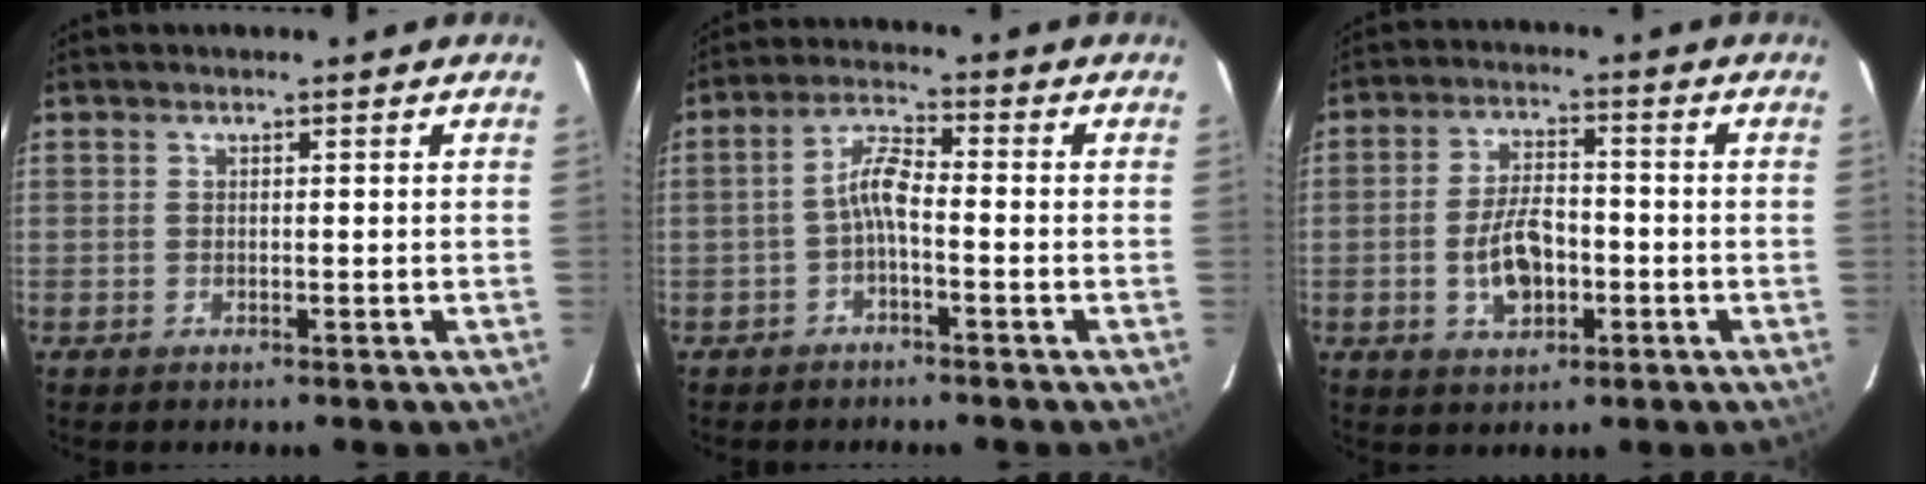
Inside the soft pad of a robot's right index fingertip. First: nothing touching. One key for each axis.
{"total": 4.4, "fx": -1.7, "fy": 1.1, "fz": 3.9, "tx": -0.084, "ty": 0.015, "tz": -0.035}
{"total": 8.4, "fx": -2.2, "fy": 4.5, "fz": 6.7, "tx": -0.127, "ty": 0.008, "tz": -0.031}